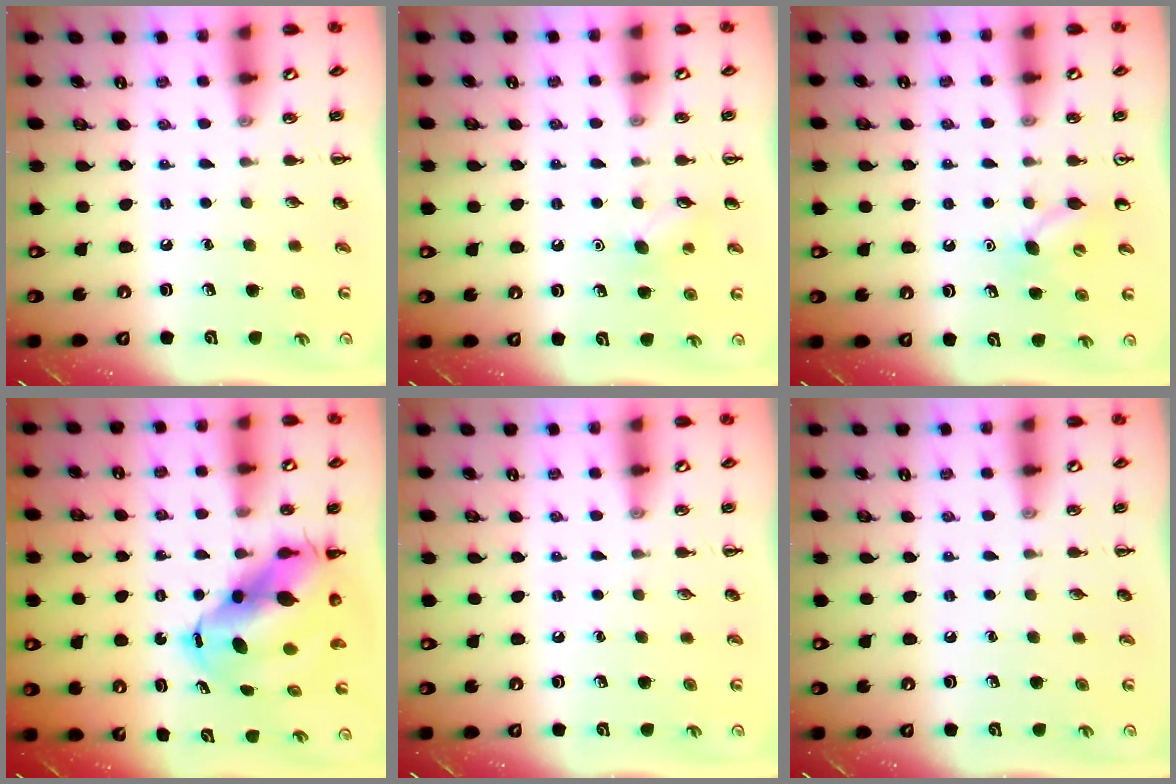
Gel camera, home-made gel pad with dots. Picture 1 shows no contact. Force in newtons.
{"total": 5.3, "press": 5.1, "slide": 1.4}
{"total": 5.2, "press": 5.0, "slide": 1.4}
{"total": 11.7, "press": 11.4, "slide": 2.8}
{"total": 0.0}
{"total": 0.0}